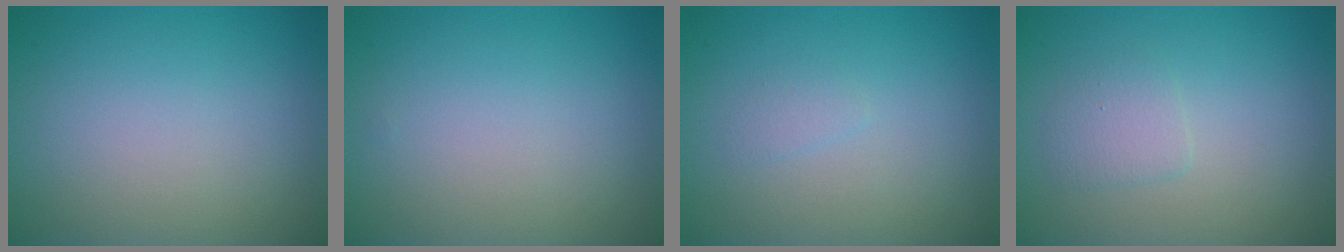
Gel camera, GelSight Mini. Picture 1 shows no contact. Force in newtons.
{"total": 0.0}
{"total": 0.7, "press": 0.7, "slide": 0.0}
{"total": 1.6, "press": 1.6, "slide": 0.1}